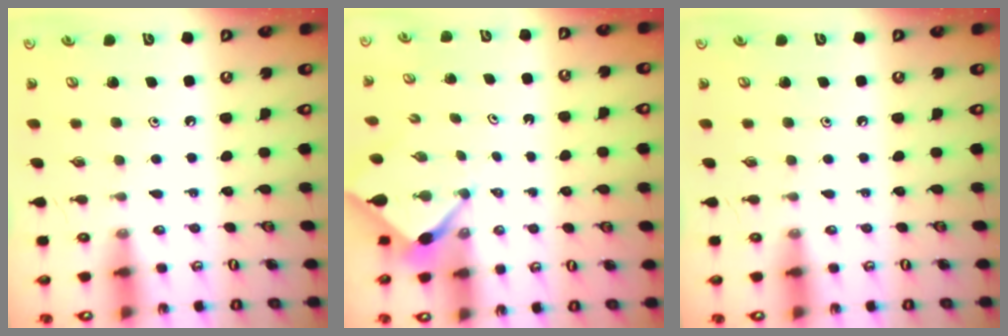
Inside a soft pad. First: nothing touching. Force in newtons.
{"total": 2.5, "press": 2.5, "slide": 0.3}
{"total": 0.0}